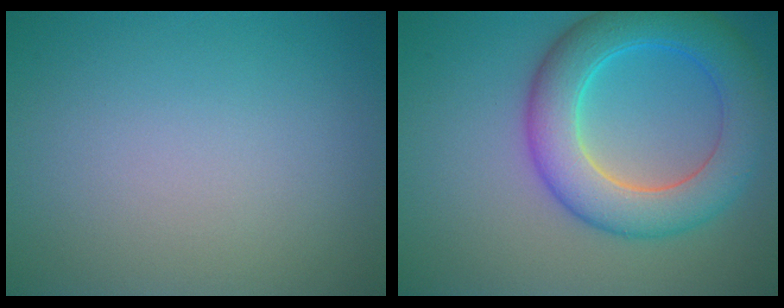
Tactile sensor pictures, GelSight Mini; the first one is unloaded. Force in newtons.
{"total": 7.7, "press": 7.7, "slide": 0.1}